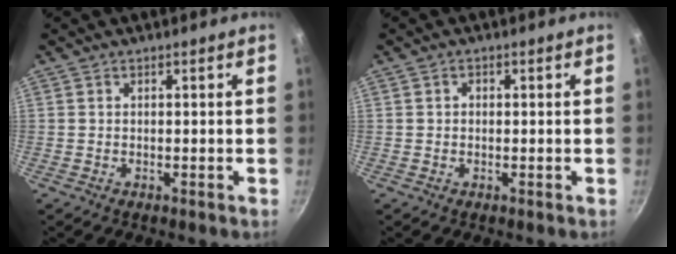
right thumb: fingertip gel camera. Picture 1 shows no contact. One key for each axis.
{"total": 1.0, "fx": 0.0, "fy": 0.9, "fz": 0.5, "tx": -0.008, "ty": 0.005, "tz": -0.001}